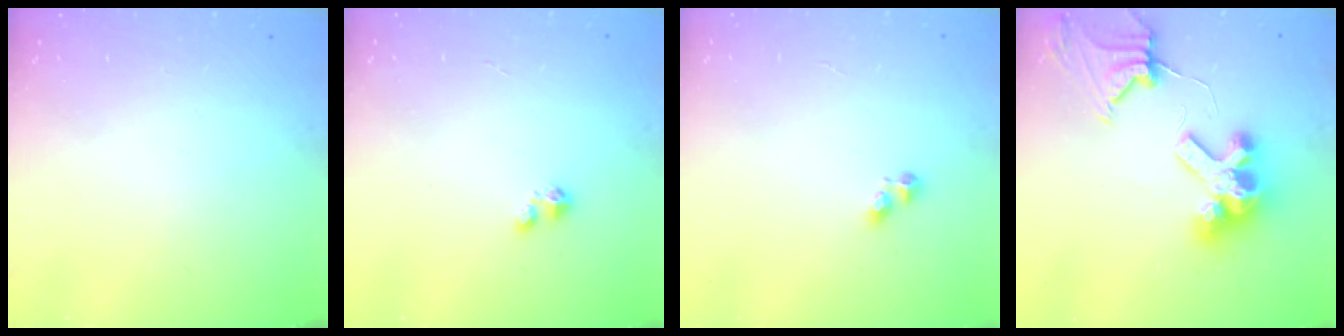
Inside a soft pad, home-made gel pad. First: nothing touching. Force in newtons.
{"total": 3.0, "press": 3.0, "slide": 0.3}
{"total": 3.7, "press": 3.7, "slide": 0.5}
{"total": 12.1, "press": 12.0, "slide": 1.6}